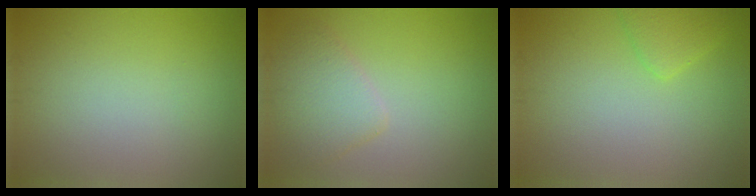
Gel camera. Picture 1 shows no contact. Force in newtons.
{"total": 3.0, "press": 3.0, "slide": 0.2}
{"total": 2.0, "press": 2.0, "slide": 0.1}